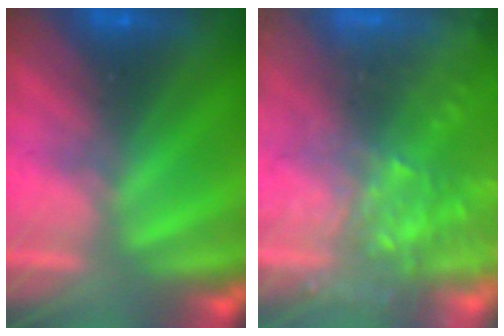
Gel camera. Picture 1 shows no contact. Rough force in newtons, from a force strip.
{"total": 7.6}